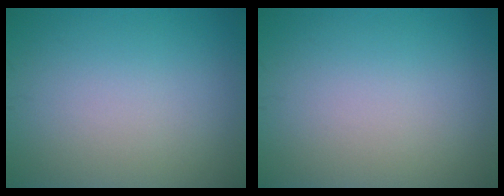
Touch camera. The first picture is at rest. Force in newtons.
{"total": 0.0}